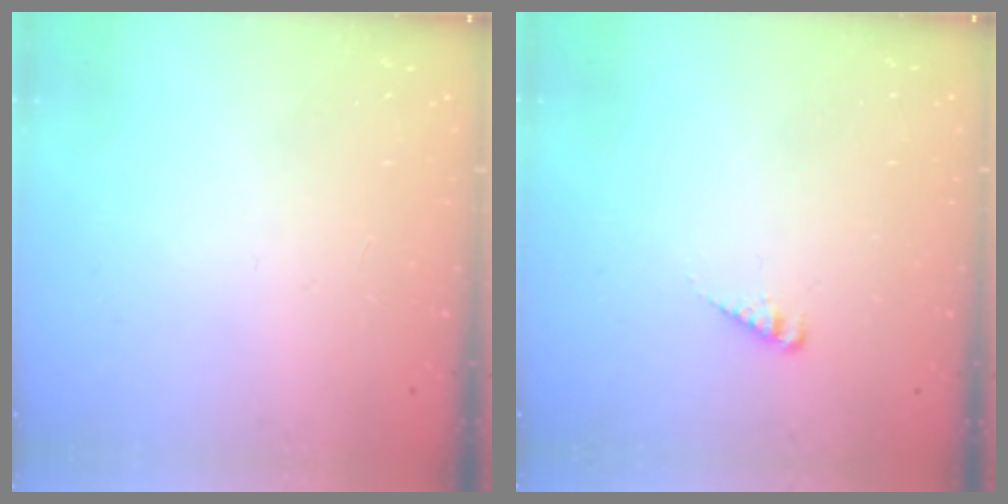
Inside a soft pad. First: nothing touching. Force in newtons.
{"total": 3.0, "press": 3.0, "slide": 0.2}